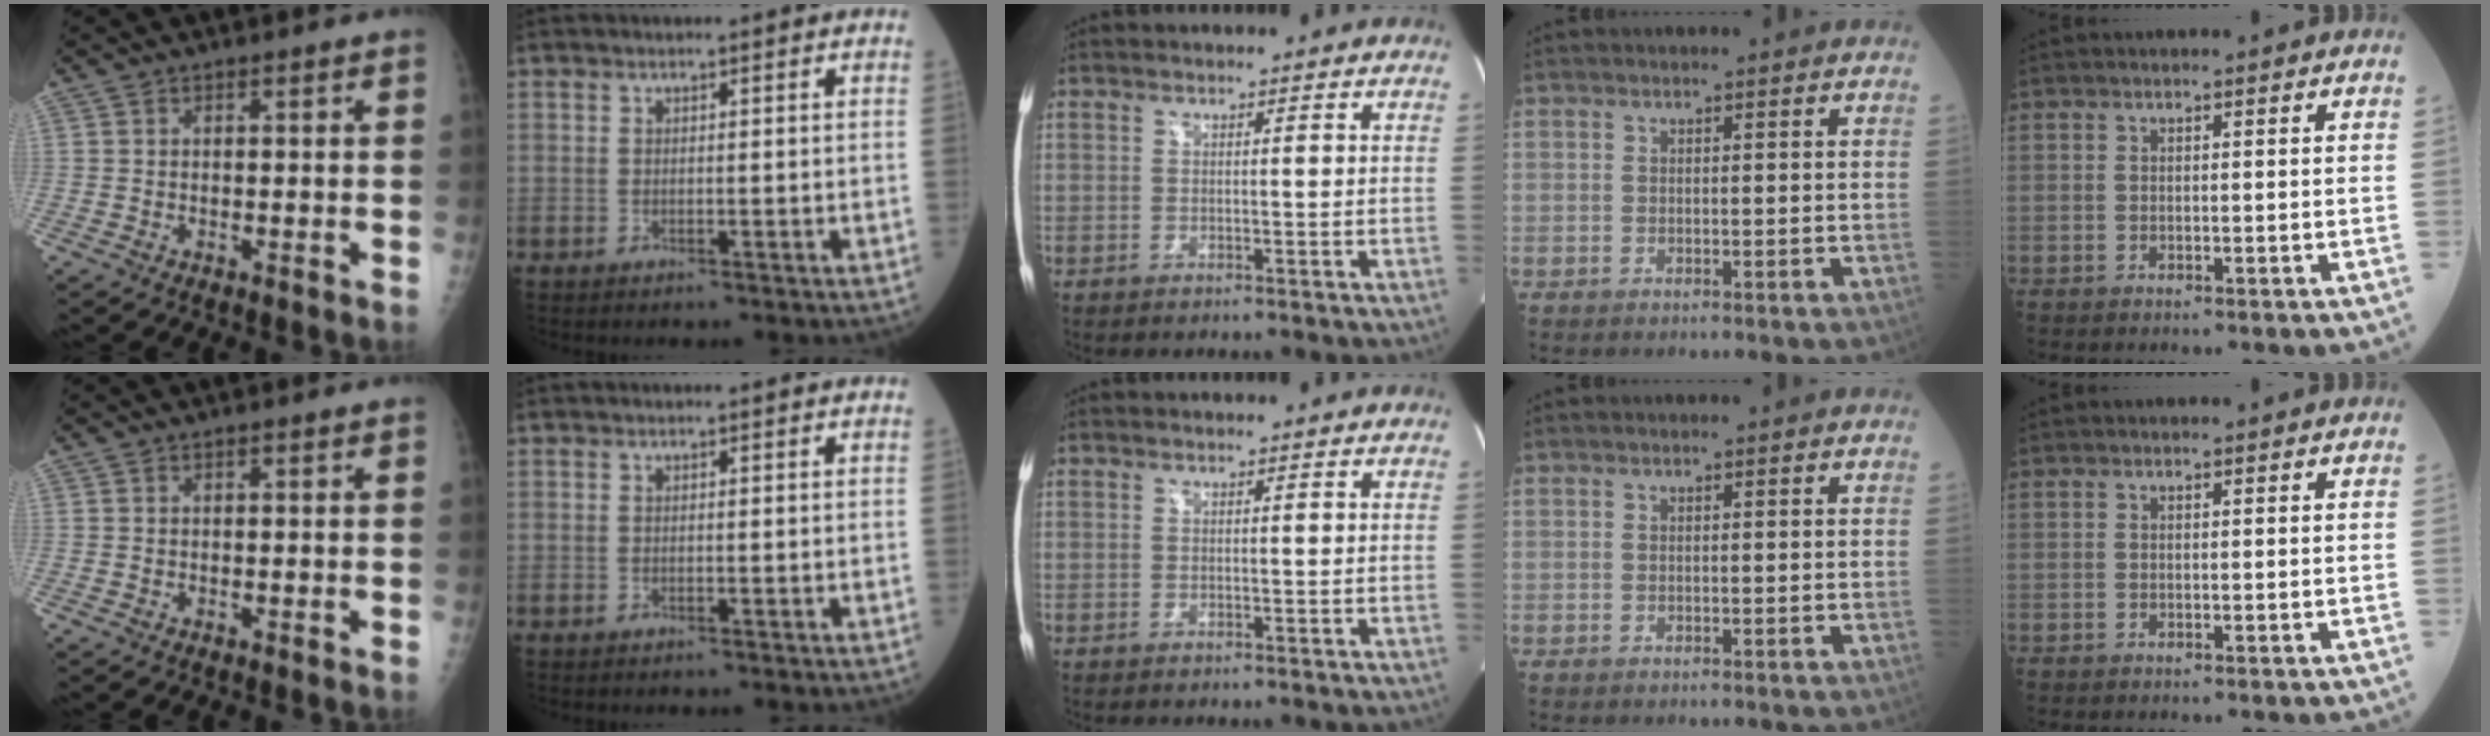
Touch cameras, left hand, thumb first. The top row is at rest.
{}